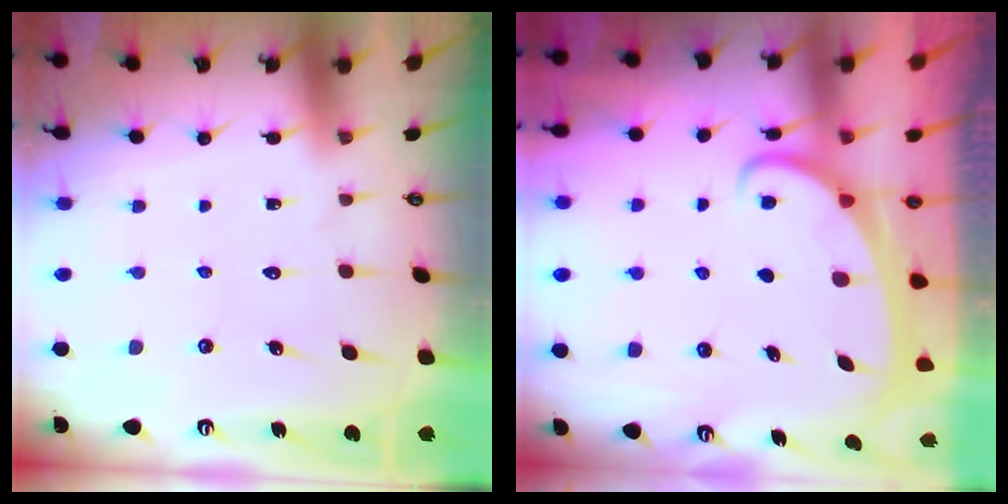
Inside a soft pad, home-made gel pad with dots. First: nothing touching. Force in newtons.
{"total": 2.0, "press": 2.0, "slide": 0.4}